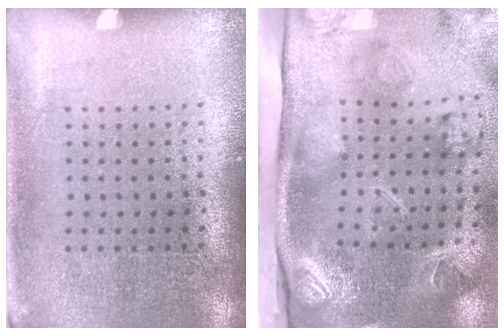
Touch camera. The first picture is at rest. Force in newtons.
{"total": 4.5, "press": 3.2, "slide": 3.2}